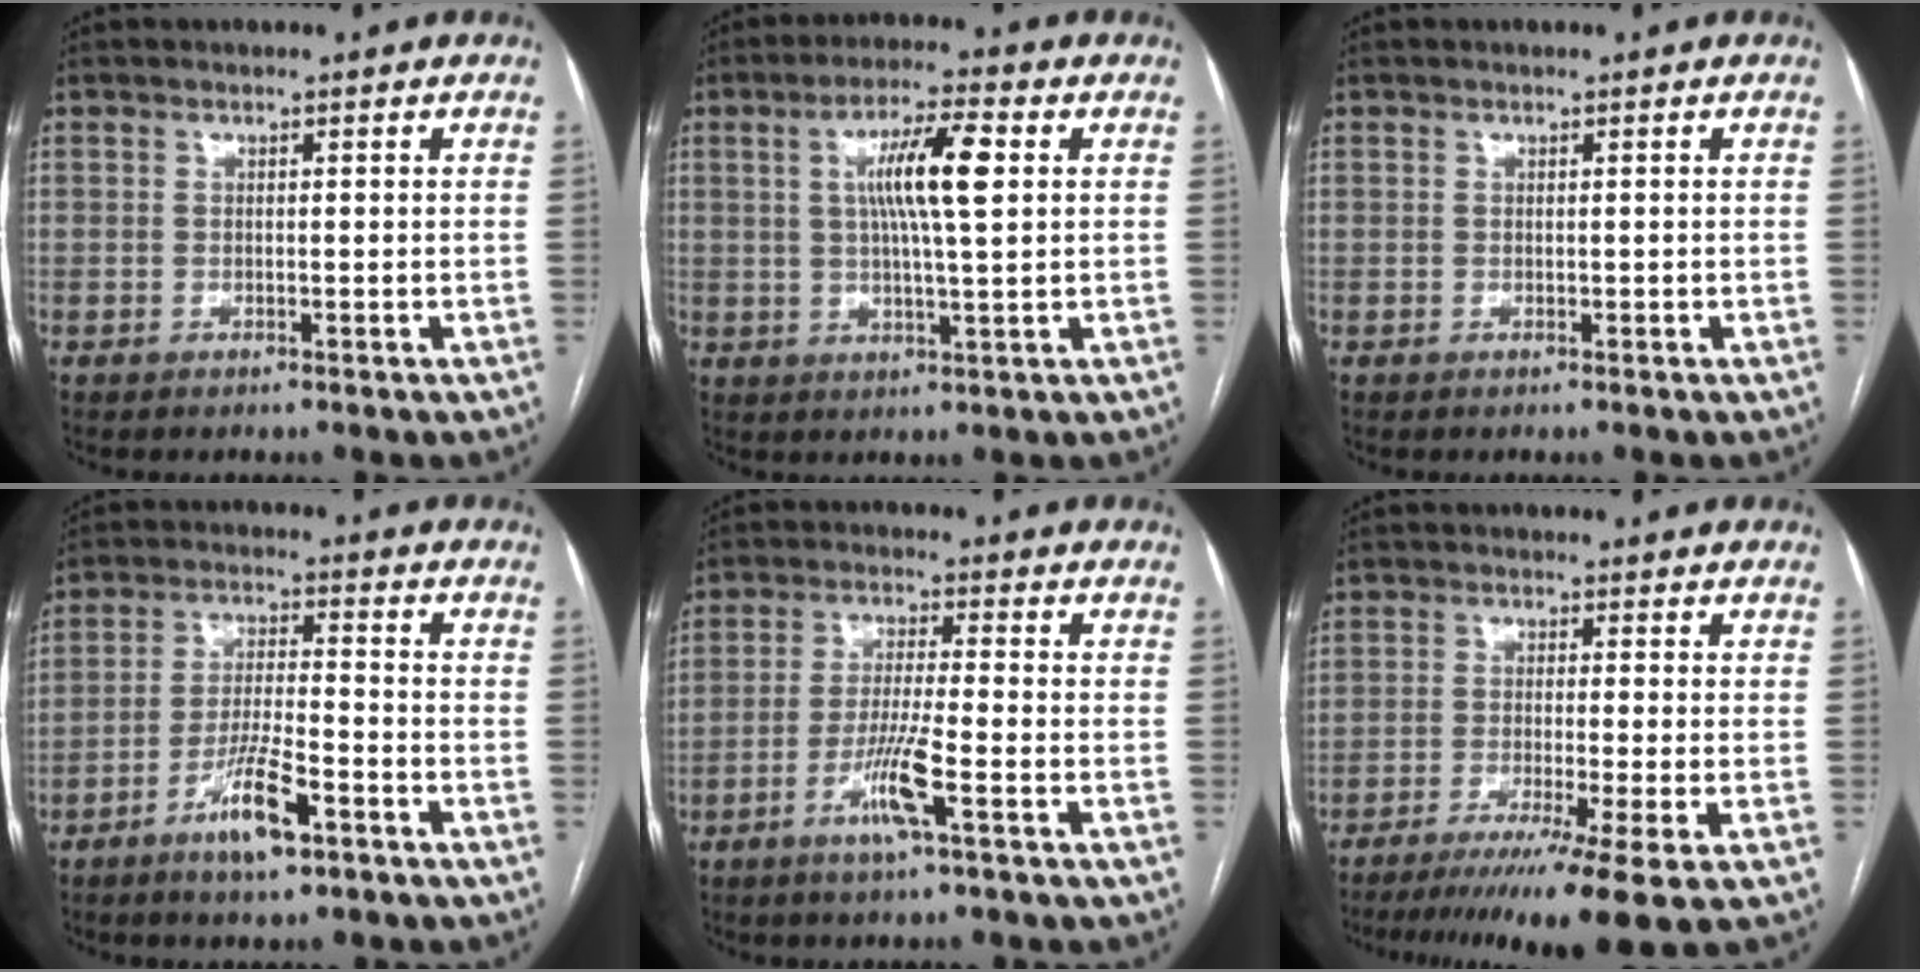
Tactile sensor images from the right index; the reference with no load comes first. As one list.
[{"total": 9.2, "force": [2.1, 0.8, 8.9], "torque": [-0.164, 0.009, 0.035]}, {"total": 0.0}, {"total": 8.2, "force": [-4.8, 1.1, 6.5], "torque": [-0.129, -0.006, -0.085]}, {"total": 6.9, "force": [-3.2, -0.3, 6.1], "torque": [-0.122, -0.006, -0.063]}, {"total": 12.2, "force": [-8.5, -1.6, 8.6], "torque": [-0.123, -0.033, -0.131]}]